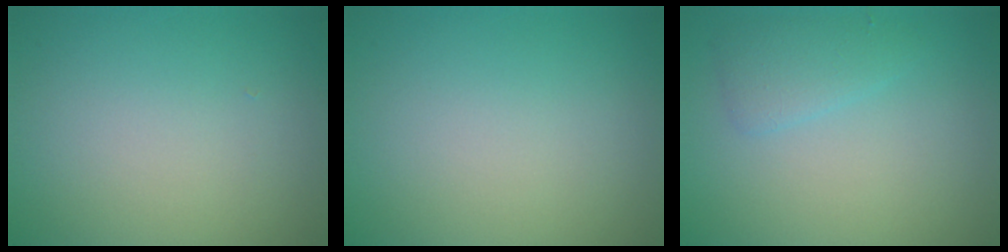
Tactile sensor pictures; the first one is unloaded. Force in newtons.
{"total": 0.0}
{"total": 1.9, "press": 1.9, "slide": 0.2}